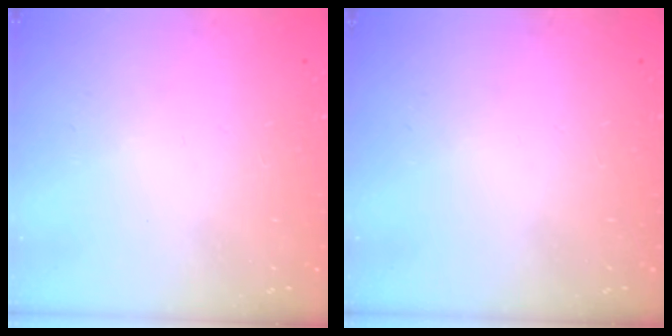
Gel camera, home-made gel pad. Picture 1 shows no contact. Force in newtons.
{"total": 0.0}